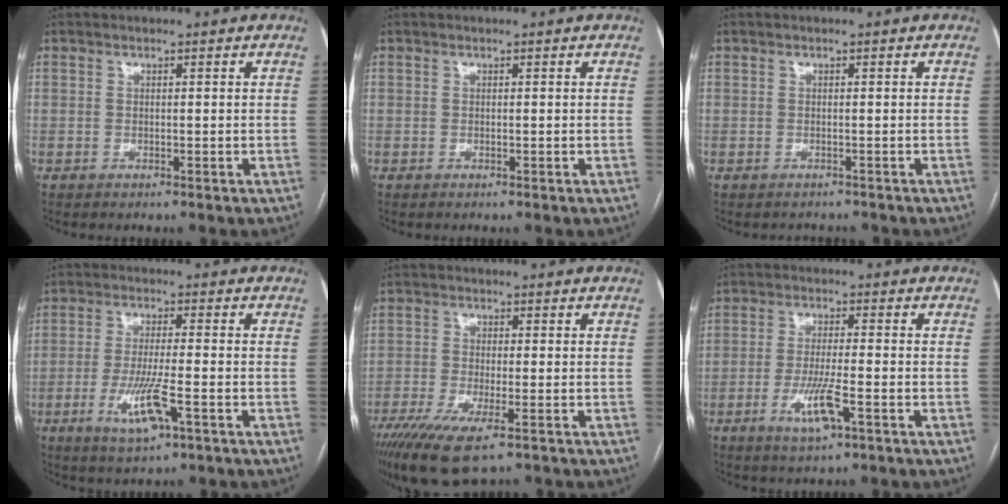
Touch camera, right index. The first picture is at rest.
{"total": 0.0}
{"total": 1.8, "force": [-1.6, 0.8, -0.2], "torque": [0.000, -0.003, -0.023]}
{"total": 7.6, "force": [-3.0, 0.9, 6.9], "torque": [-0.136, -0.016, -0.052]}
{"total": 9.6, "force": [-6.1, 2.1, 7.2], "torque": [-0.129, -0.025, -0.104]}
{"total": 6.4, "force": [-2.7, 0.7, 5.7], "torque": [-0.113, -0.011, -0.048]}